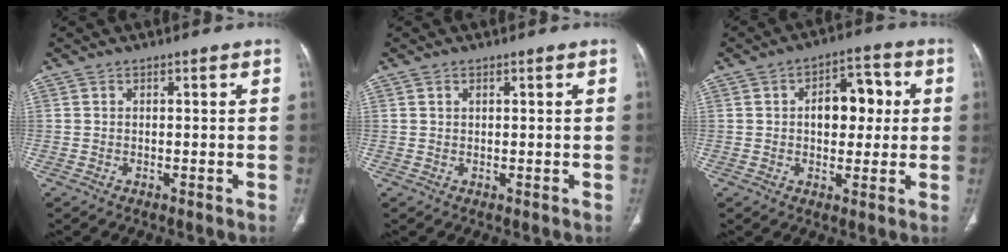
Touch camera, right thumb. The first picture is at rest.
{"total": 0.7, "force": [0.4, 0.5, 0.3], "torque": [-0.004, -0.002, 0.008]}
{"total": 9.6, "force": [1.2, 6.1, 7.3], "torque": [-0.071, 0.019, 0.016]}